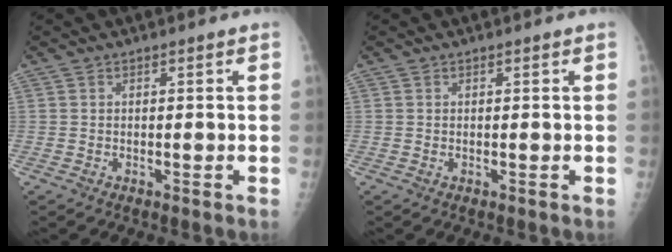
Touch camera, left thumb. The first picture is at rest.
{"total": 0.0}